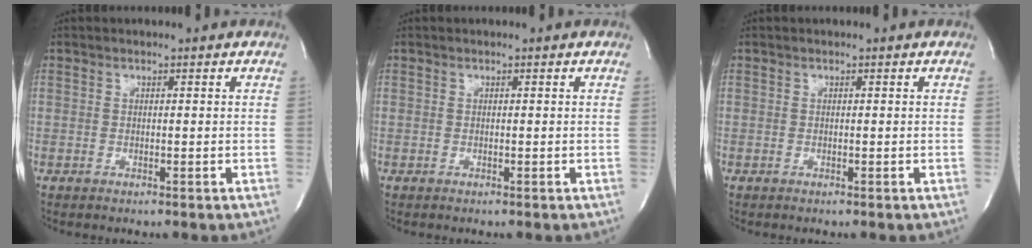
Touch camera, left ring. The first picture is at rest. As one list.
[{"total": 0.0}, {"total": 0.0}]